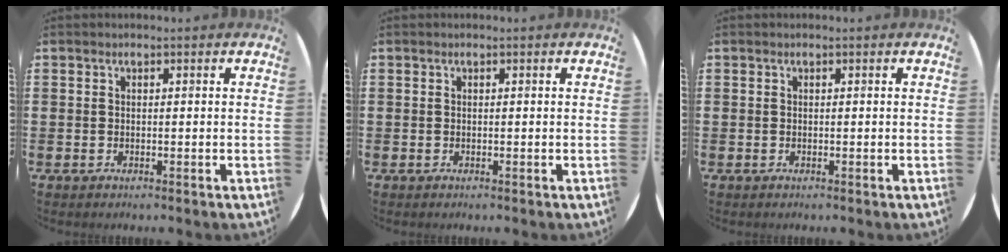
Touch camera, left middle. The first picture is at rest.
{"total": 0.0}
{"total": 0.0}